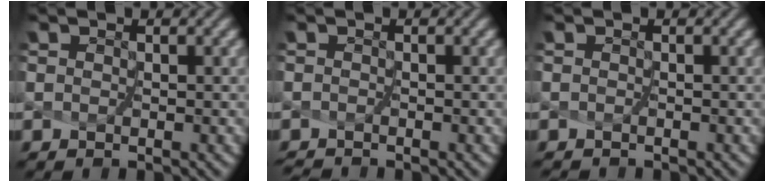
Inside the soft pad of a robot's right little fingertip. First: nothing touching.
{"total": 1.2, "force": [-1.1, -0.4, -0.3], "torque": [-0.004, -0.009, -0.024]}
{"total": 0.6, "force": [-0.5, -0.3, -0.3], "torque": [0.000, -0.003, -0.006]}